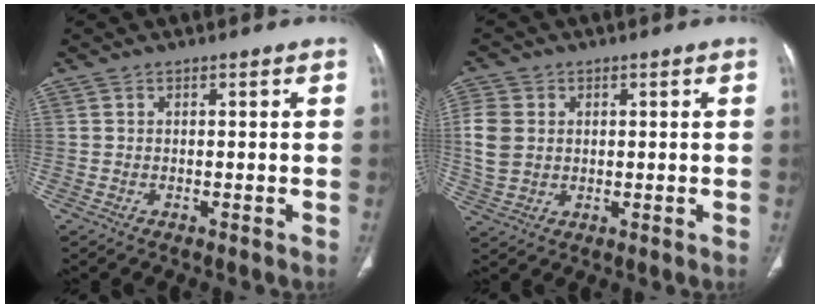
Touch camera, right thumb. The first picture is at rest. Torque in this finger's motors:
{"motor_torque": [0.05, 0.09, 0.19, 0.40, 0.05]}